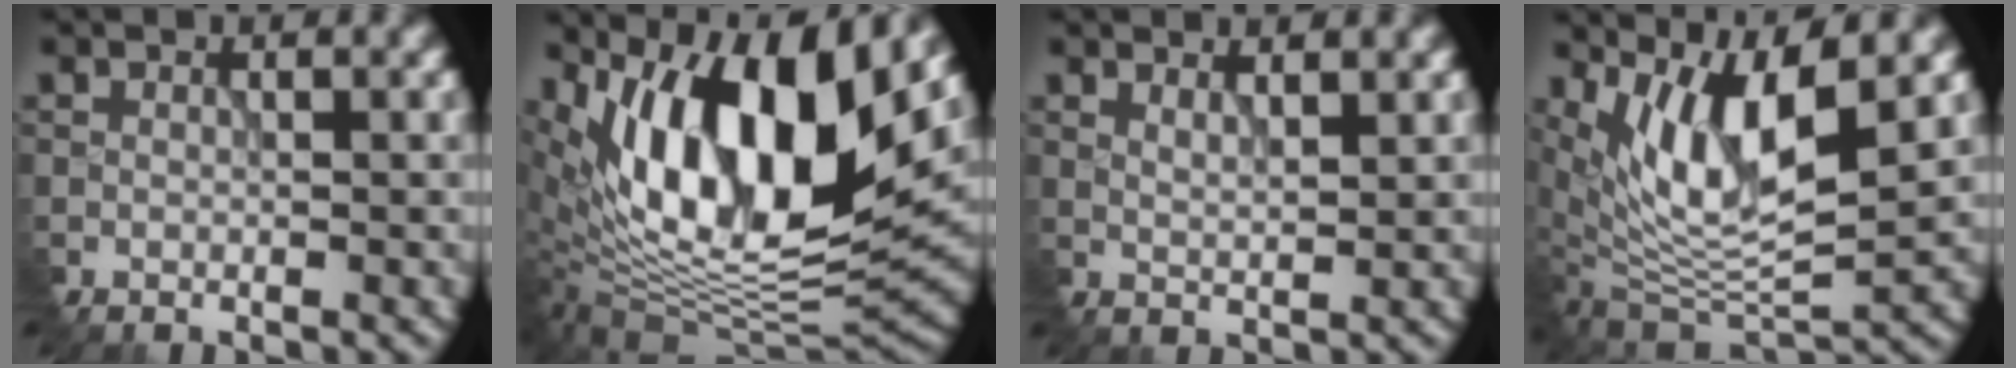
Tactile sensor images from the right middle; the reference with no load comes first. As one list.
[{"total": 14.7, "force": [5.6, 5.8, 12.3], "torque": [-0.212, 0.007, 0.089]}, {"total": 1.6, "force": [1.4, 0.2, 0.9], "torque": [-0.016, -0.001, 0.022]}, {"total": 8.6, "force": [3.5, 2.5, 7.5], "torque": [-0.146, -0.008, 0.071]}]